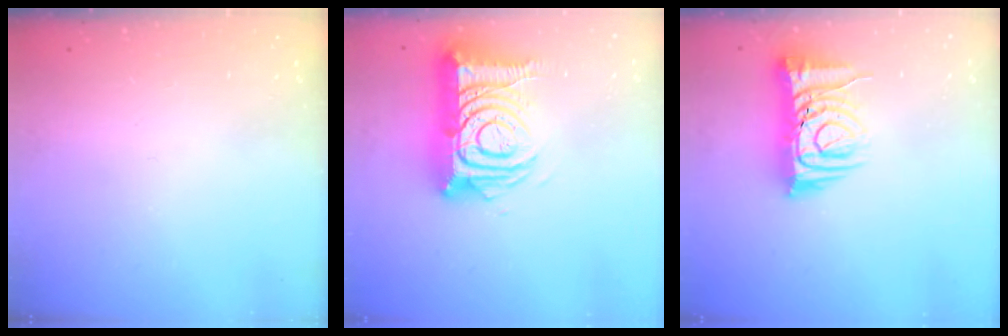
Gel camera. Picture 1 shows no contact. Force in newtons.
{"total": 18.1, "press": 17.9, "slide": 2.0}
{"total": 10.8, "press": 10.7, "slide": 1.5}